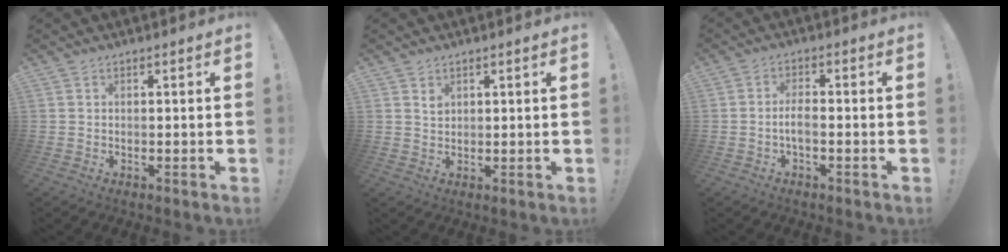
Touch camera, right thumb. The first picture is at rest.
{"total": 2.2, "force": [1.5, 1.5, 0.8], "torque": [-0.009, -0.005, 0.027]}
{"total": 3.8, "force": [-1.3, 1.1, 3.4], "torque": [-0.078, -0.005, -0.029]}